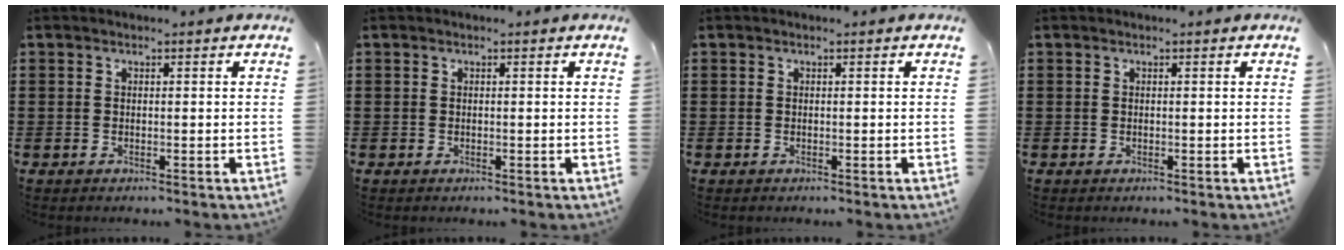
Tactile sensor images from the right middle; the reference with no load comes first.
{"total": 0.0}
{"total": 0.0}
{"total": 0.0}